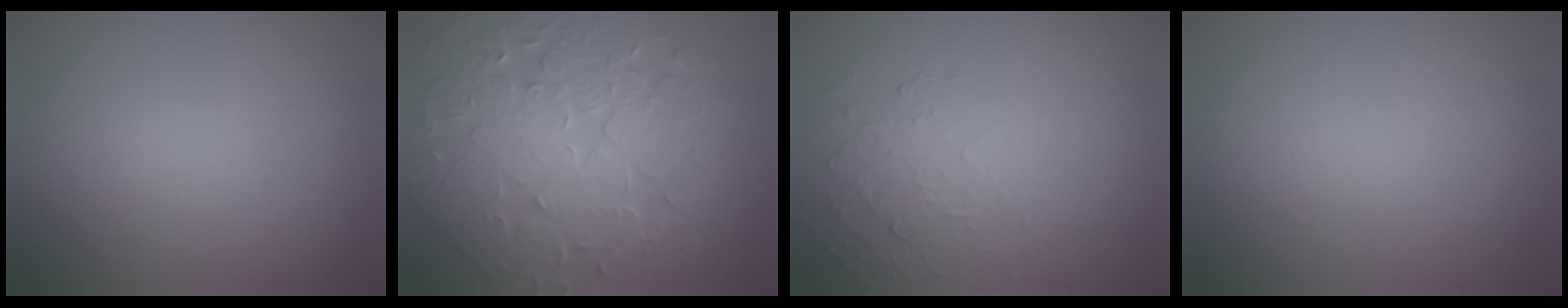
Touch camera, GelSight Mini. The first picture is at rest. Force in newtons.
{"total": 9.5, "press": 6.7, "slide": 6.7}
{"total": 2.1, "press": 0.7, "slide": 2.0}
{"total": 0.0}